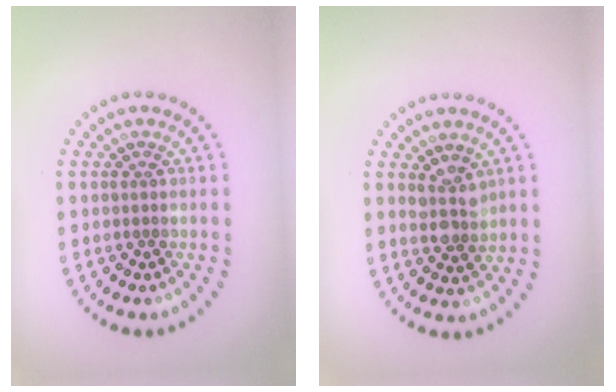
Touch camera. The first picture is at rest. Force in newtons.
{"total": 2.3, "press": 2.0, "slide": 1.1}